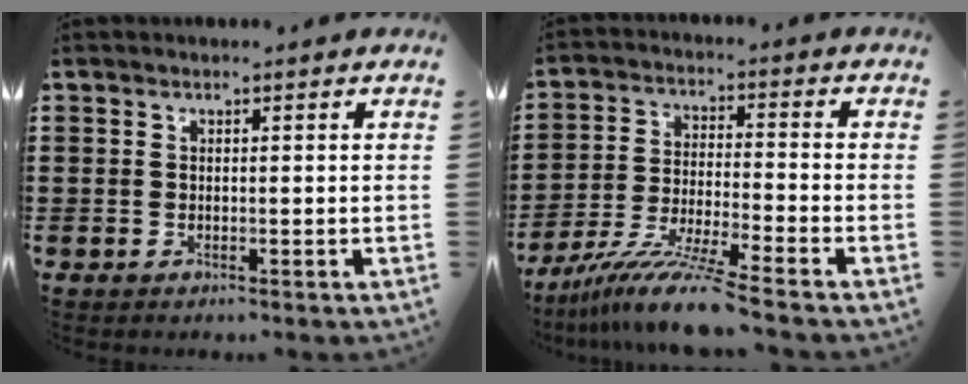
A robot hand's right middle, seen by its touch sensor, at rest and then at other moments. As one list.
[{"total": 9.6, "force": [-8.3, -0.1, 4.8], "torque": [-0.098, -0.007, -0.163]}]